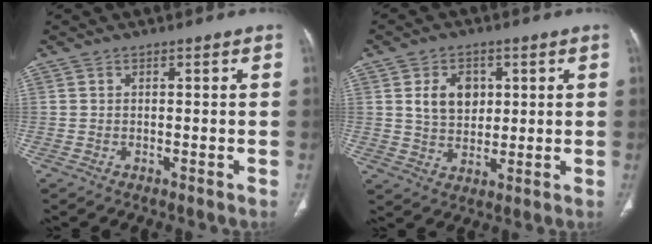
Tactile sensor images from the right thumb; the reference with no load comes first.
{"total": 7.4, "force": [2.0, 5.4, 4.6], "torque": [-0.050, -0.013, 0.040]}